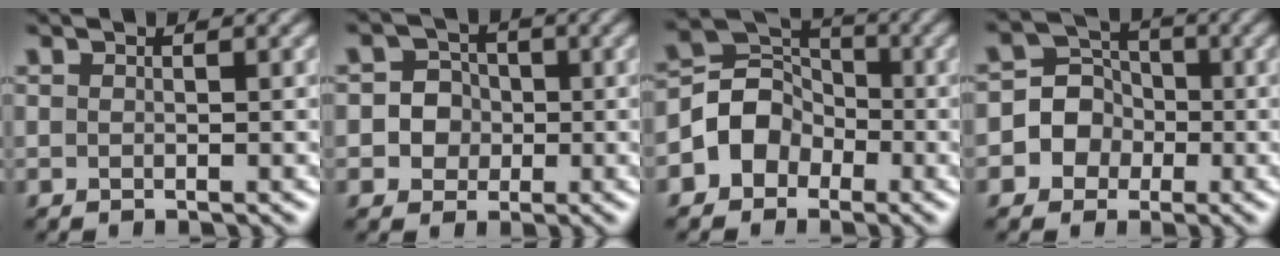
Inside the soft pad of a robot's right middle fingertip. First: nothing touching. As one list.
[{"total": 3.4, "force": [-0.1, 3.2, 1.2], "torque": [0.005, 0.009, -0.021]}, {"total": 4.5, "force": [-1.8, 3.8, 1.6], "torque": [-0.006, 0.011, -0.048]}, {"total": 5.8, "force": [-1.5, 5.4, 1.3], "torque": [-0.008, 0.020, -0.048]}]